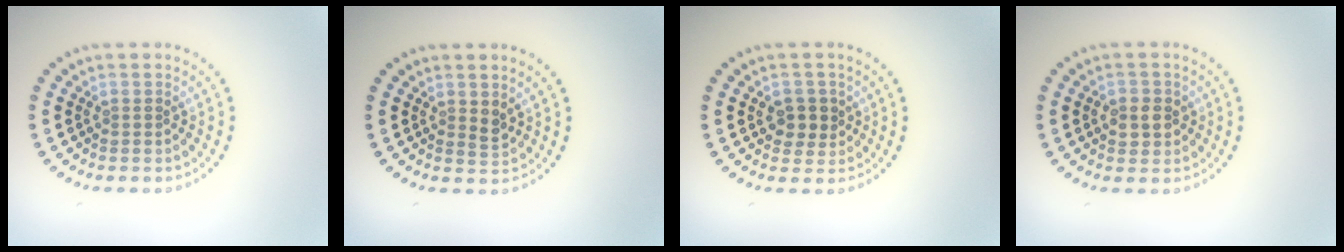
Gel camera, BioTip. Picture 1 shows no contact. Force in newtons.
{"total": 1.1, "press": 1.0, "slide": 0.4}
{"total": 2.3, "press": 2.3, "slide": 0.6}
{"total": 2.2, "press": 2.2, "slide": 0.3}